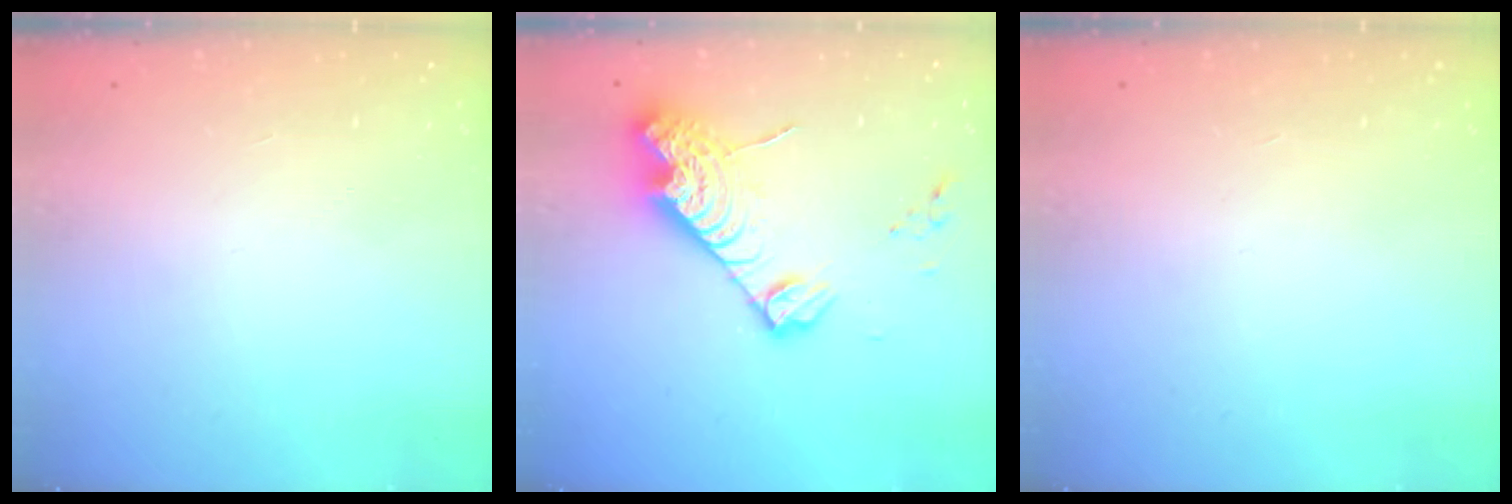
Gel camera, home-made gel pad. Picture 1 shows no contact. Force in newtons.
{"total": 14.5, "press": 14.5, "slide": 1.1}
{"total": 0.0}